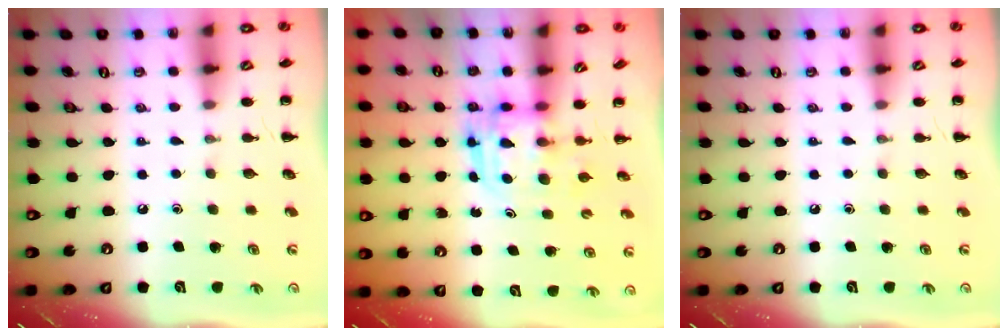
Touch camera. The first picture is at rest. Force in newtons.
{"total": 3.1, "press": 3.1, "slide": 0.3}
{"total": 0.0}